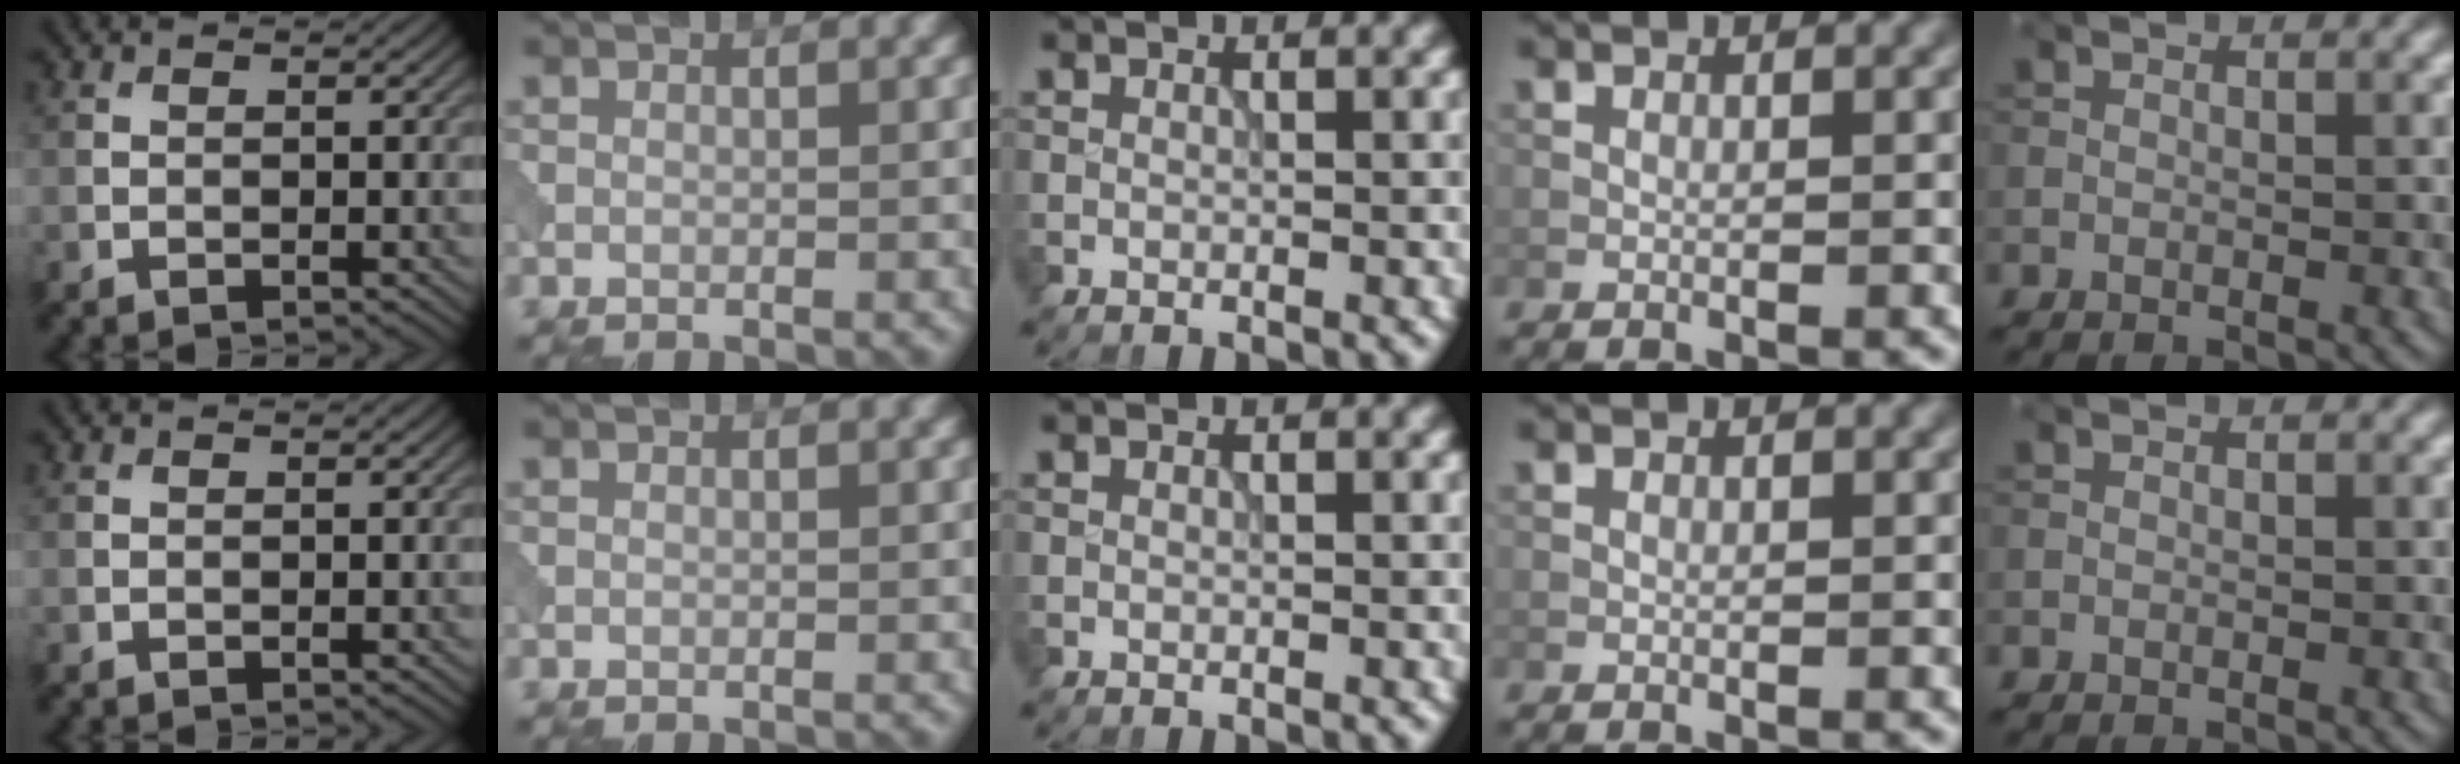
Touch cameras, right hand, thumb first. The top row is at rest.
{}